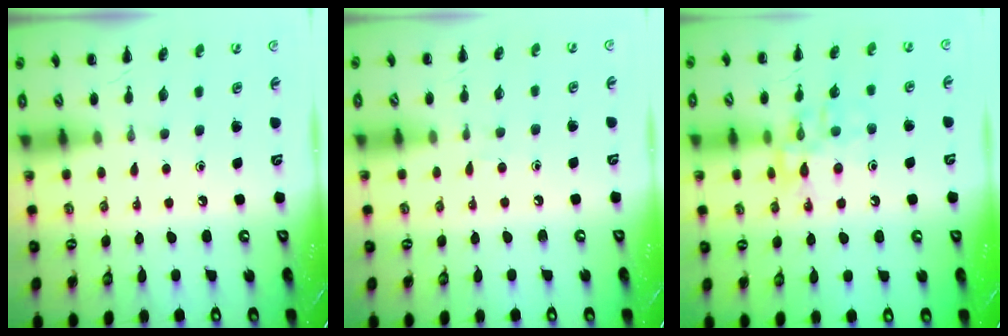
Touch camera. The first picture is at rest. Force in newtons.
{"total": 2.9, "press": 2.8, "slide": 1.0}
{"total": 11.8, "press": 11.8, "slide": 1.2}